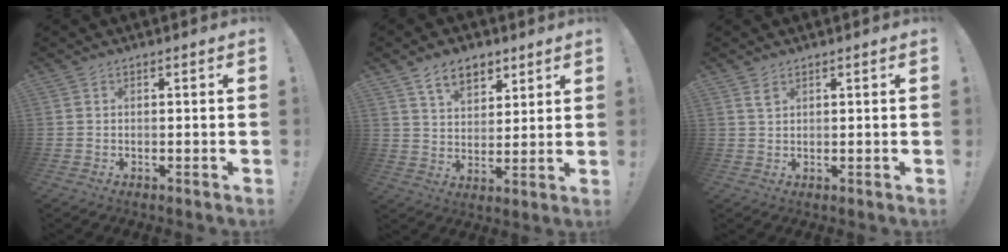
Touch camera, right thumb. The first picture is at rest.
{"total": 9.4, "force": [6.0, 5.8, 4.4], "torque": [-0.067, -0.026, 0.113]}
{"total": 2.0, "force": [1.3, 0.8, 1.4], "torque": [-0.014, -0.006, 0.021]}